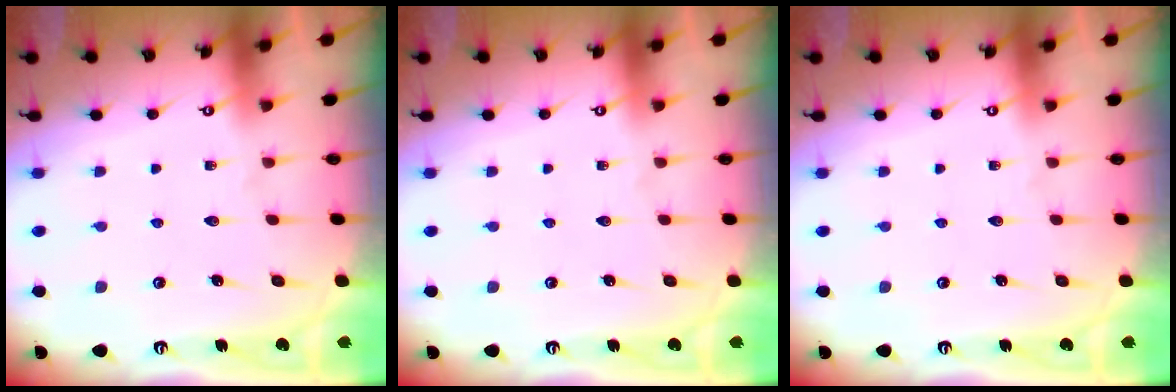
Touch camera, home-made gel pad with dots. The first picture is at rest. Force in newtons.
{"total": 0.0}
{"total": 0.0}